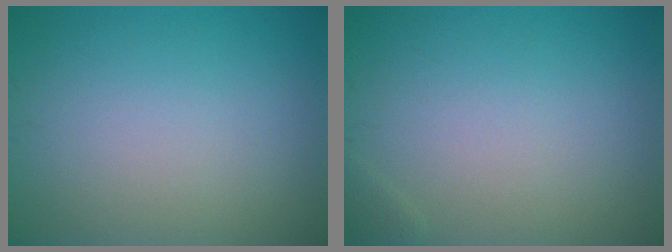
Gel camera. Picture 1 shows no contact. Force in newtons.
{"total": 0.6, "press": 0.5, "slide": 0.1}